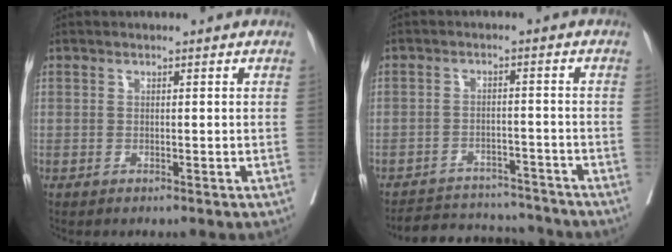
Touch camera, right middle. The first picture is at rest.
{"total": 11.3, "force": [-10.8, 2.8, 1.7], "torque": [-0.021, 0.011, -0.148]}